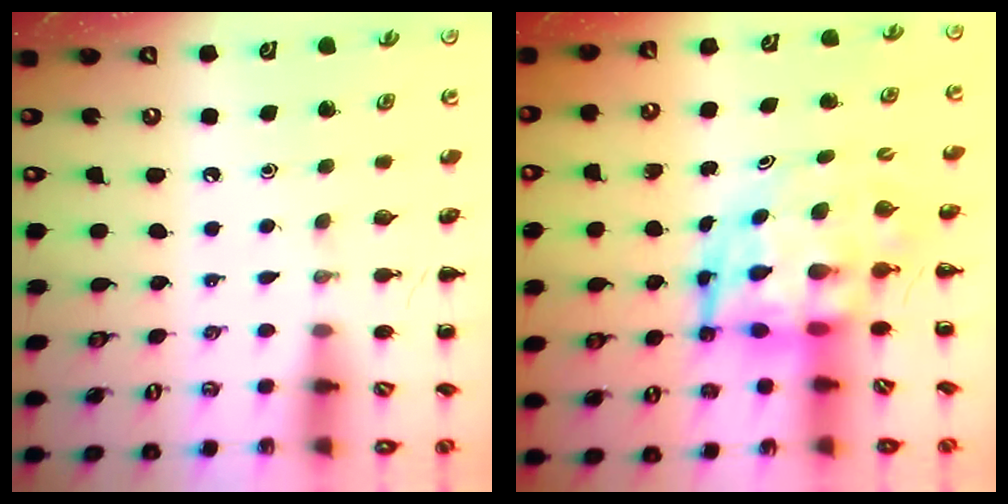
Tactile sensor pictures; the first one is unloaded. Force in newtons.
{"total": 6.9, "press": 6.7, "slide": 1.9}